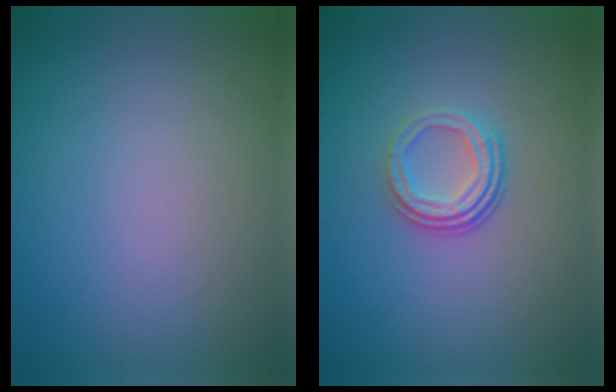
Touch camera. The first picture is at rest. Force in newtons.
{"total": 3.4, "press": 2.5, "slide": 2.3}